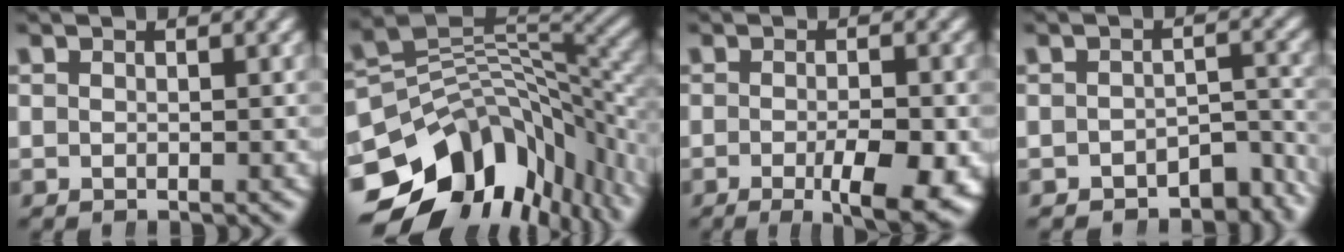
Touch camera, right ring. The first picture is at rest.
{"total": 18.9, "force": [-5.7, 12.6, 12.8], "torque": [-0.206, -0.039, -0.071]}
{"total": 6.5, "force": [-2.3, 1.4, 5.9], "torque": [-0.069, 0.001, -0.037]}
{"total": 5.0, "force": [-4.4, 1.8, 1.4], "torque": [0.011, -0.009, -0.064]}